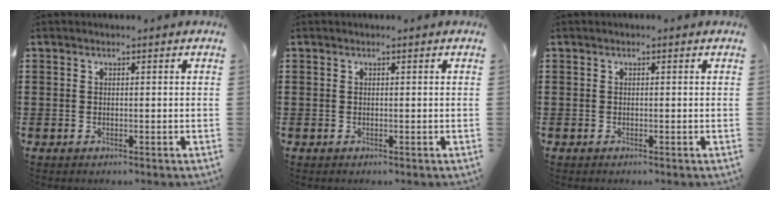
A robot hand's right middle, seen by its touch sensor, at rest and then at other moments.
{"total": 0.0}
{"total": 0.0}